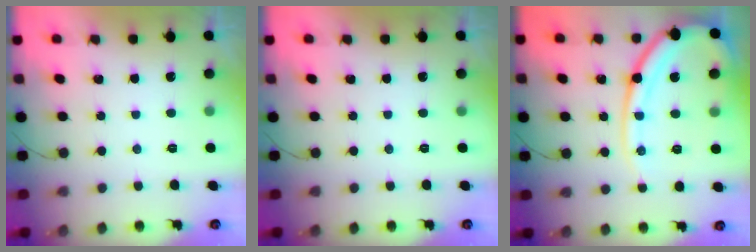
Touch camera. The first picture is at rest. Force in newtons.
{"total": 0.0}
{"total": 16.1, "press": 16.0, "slide": 2.0}